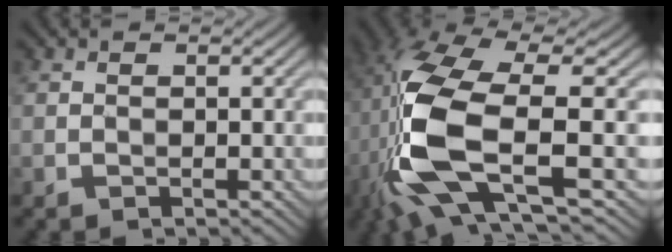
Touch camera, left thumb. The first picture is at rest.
{"total": 14.1, "force": [-2.0, 5.0, 13.1], "torque": [-0.312, -0.004, -0.034]}